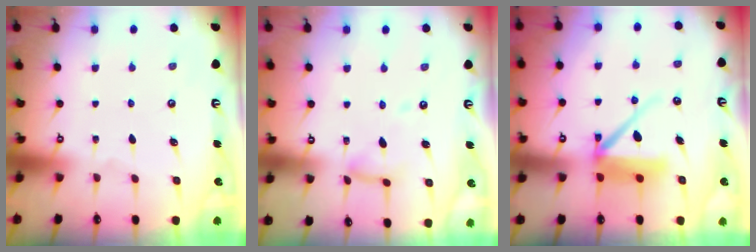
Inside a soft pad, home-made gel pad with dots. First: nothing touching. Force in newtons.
{"total": 8.6, "press": 8.6, "slide": 0.6}
{"total": 10.5, "press": 10.4, "slide": 1.1}